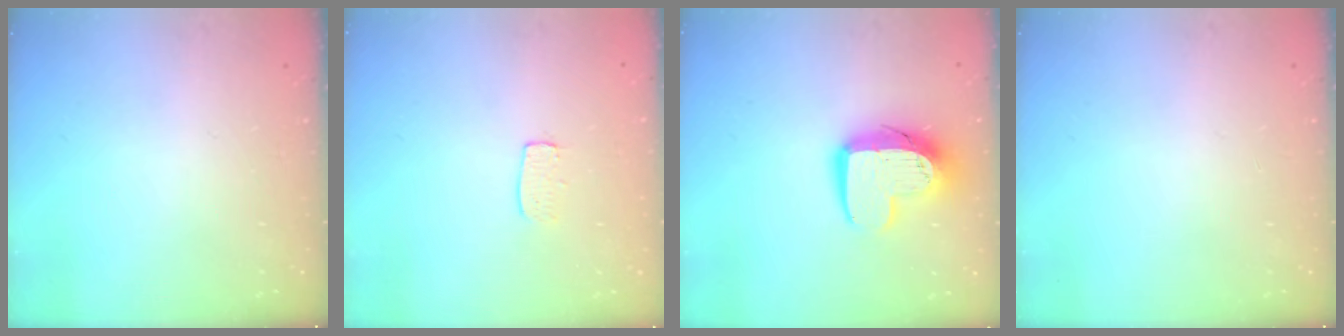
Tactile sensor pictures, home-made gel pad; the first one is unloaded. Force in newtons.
{"total": 5.1, "press": 5.1, "slide": 0.4}
{"total": 12.4, "press": 12.4, "slide": 1.0}
{"total": 0.0}